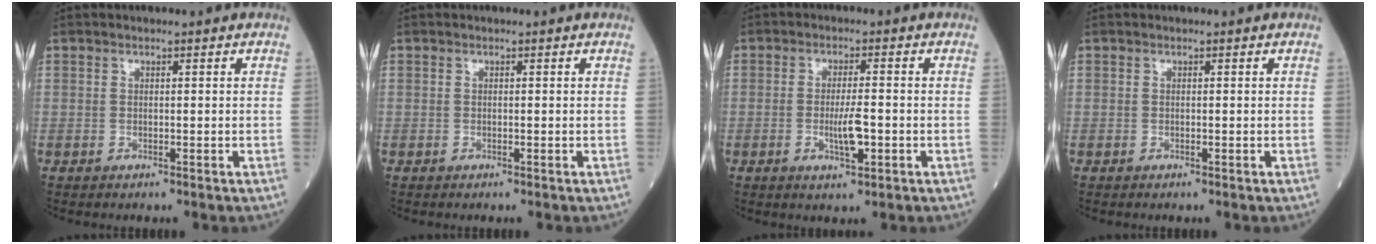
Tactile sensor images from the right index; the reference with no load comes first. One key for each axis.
{"total": 0.0}
{"total": 5.0, "fx": -1.3, "fy": 1.2, "fz": 4.7, "tx": -0.089, "ty": -0.004, "tz": -0.018}
{"total": 0.0}